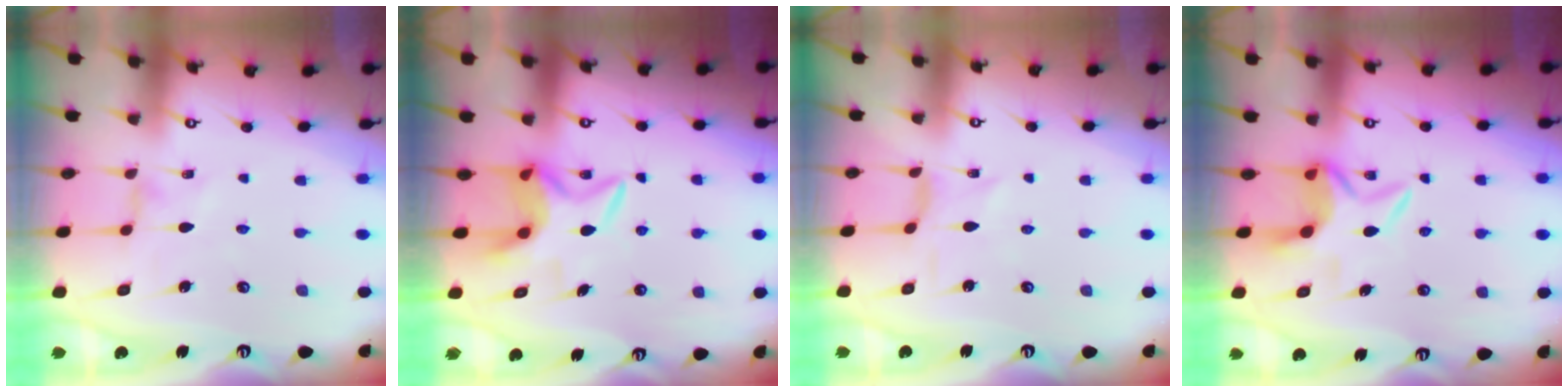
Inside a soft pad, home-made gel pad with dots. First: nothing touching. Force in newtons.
{"total": 6.4, "press": 6.4, "slide": 0.7}
{"total": 0.0}
{"total": 4.7, "press": 4.6, "slide": 0.9}